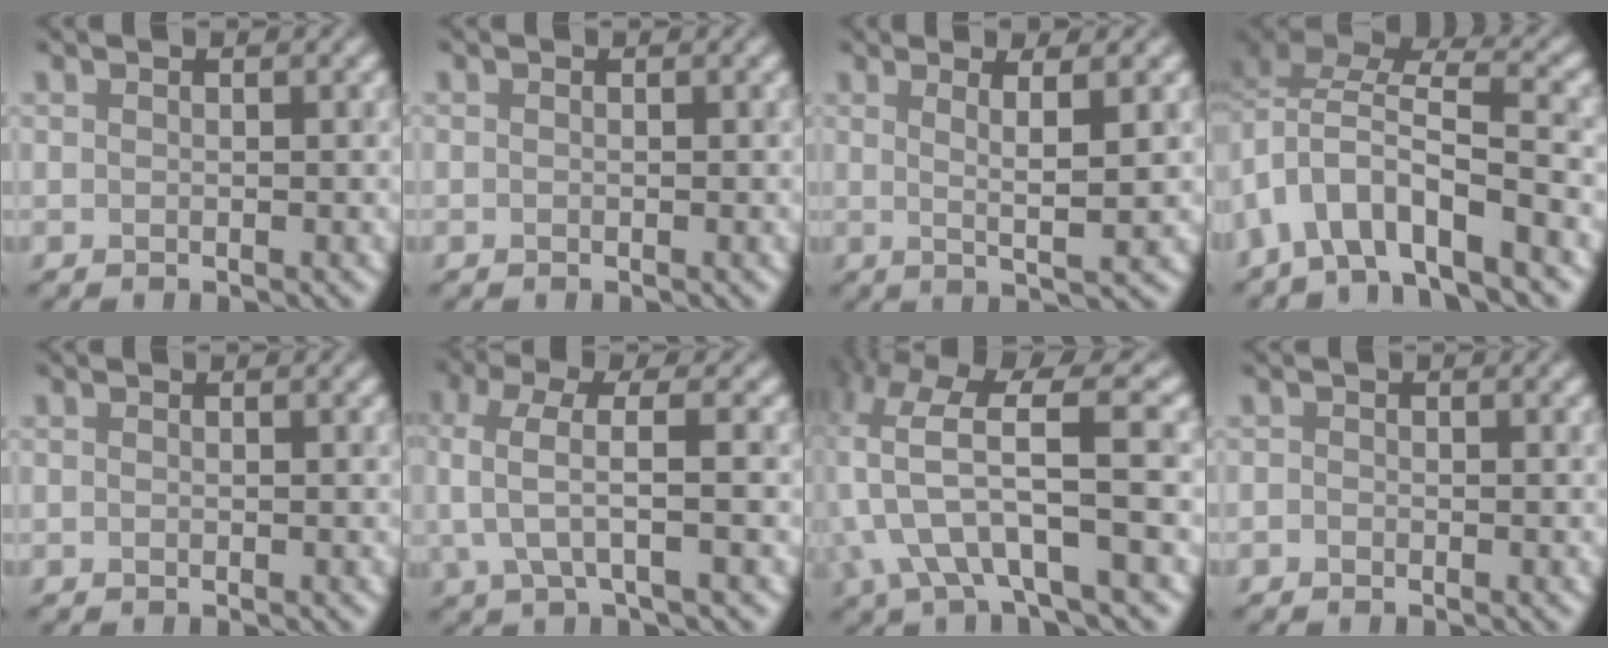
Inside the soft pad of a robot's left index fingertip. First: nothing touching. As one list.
[{"total": 0.0}, {"total": 3.9, "force": [0.8, 0.6, 3.7], "torque": [-0.061, 0.001, 0.017]}, {"total": 8.1, "force": [-4.0, 3.7, 6.0], "torque": [-0.106, 0.016, -0.075]}, {"total": 0.0}, {"total": 3.8, "force": [0.4, 1.0, 3.6], "torque": [-0.081, 0.008, 0.010]}, {"total": 7.6, "force": [-1.7, 2.7, 6.9], "torque": [-0.138, 0.007, -0.030]}, {"total": 0.5, "force": [-0.4, 0.3, 0.1], "torque": [0.002, 0.002, -0.007]}]